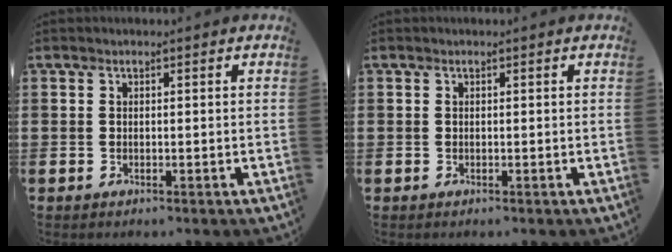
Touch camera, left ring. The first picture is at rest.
{"total": 0.0}